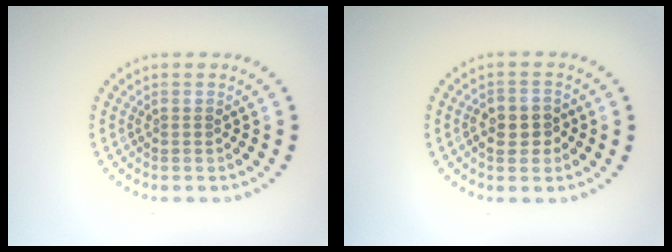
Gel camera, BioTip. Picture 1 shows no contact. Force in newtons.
{"total": 2.8, "press": 2.8, "slide": 0.6}